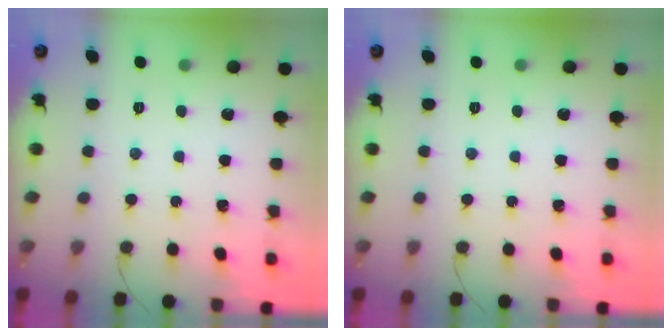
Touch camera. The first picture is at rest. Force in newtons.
{"total": 0.0}